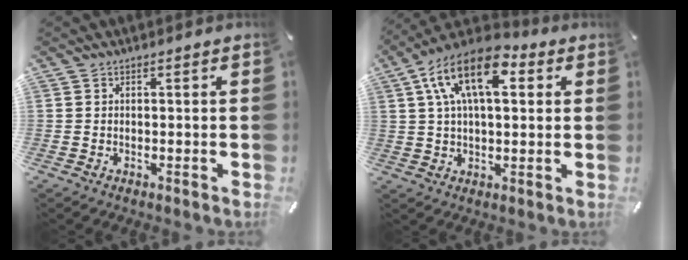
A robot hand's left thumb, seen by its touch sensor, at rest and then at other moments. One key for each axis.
{"total": 15.5, "fx": 5.3, "fy": 8.2, "fz": 12.1, "tx": -0.228, "ty": 0.000, "tz": 0.091}